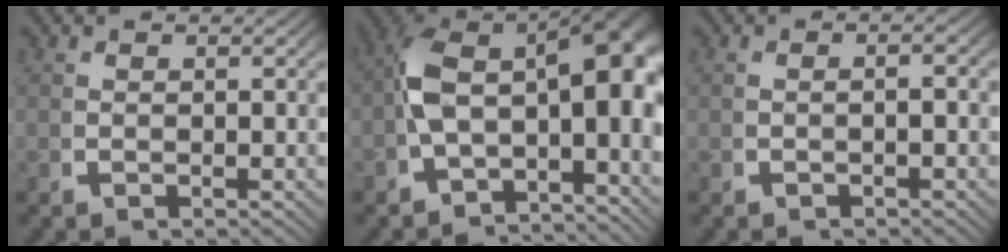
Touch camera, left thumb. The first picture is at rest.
{"total": 14.1, "force": [-1.1, 9.2, 10.7], "torque": [-0.173, -0.022, -0.018]}
{"total": 1.2, "force": [-0.7, 0.1, 1.0], "torque": [-0.018, 0.005, -0.012]}